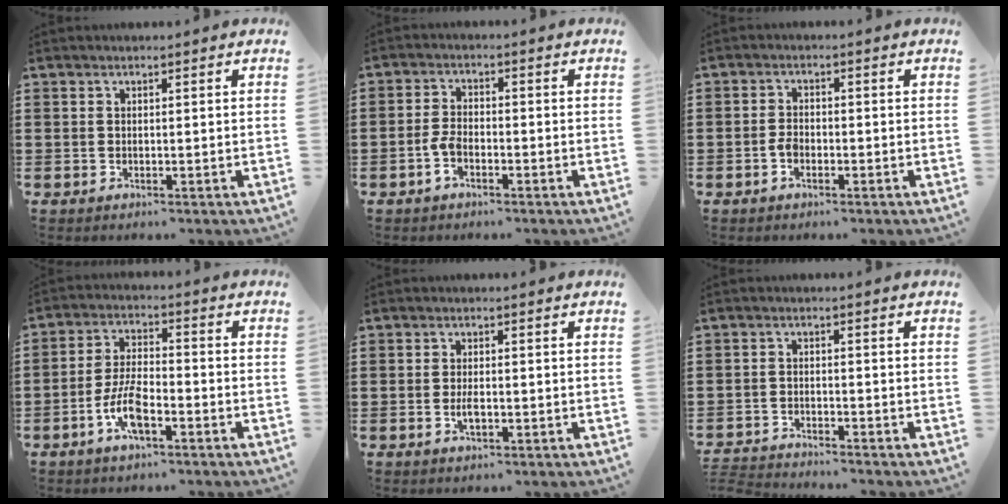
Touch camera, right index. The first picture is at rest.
{"total": 3.2, "force": [-1.6, 1.5, 2.4], "torque": [-0.066, -0.003, -0.036]}
{"total": 2.3, "force": [-1.1, 1.2, 1.7], "torque": [-0.048, -0.003, -0.025]}
{"total": 7.1, "force": [-3.3, 2.5, 5.7], "torque": [-0.134, -0.005, -0.066]}
{"total": 2.4, "force": [-0.6, 0.9, 2.2], "torque": [-0.047, -0.004, -0.011]}
{"total": 3.0, "force": [-3.0, -0.2, -0.1], "torque": [-0.002, -0.003, -0.064]}